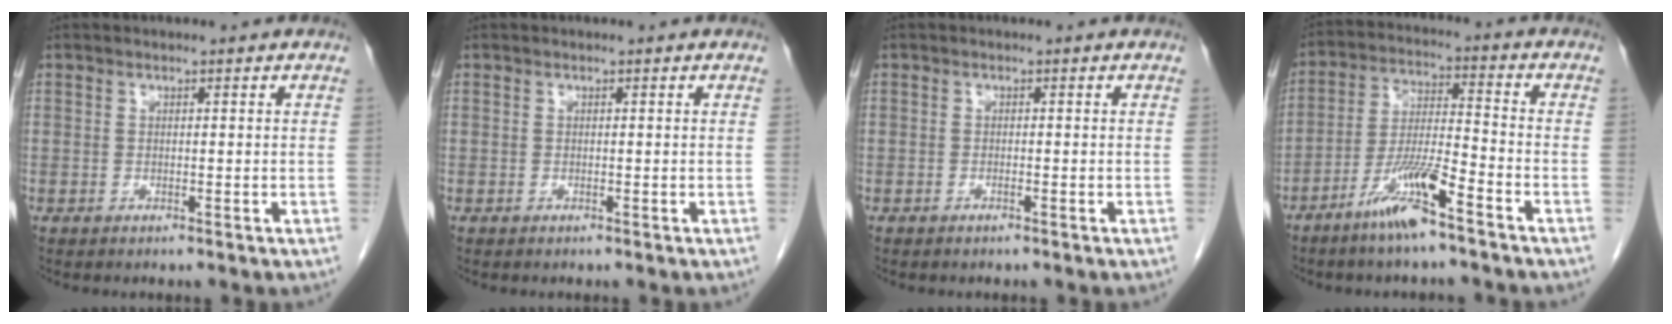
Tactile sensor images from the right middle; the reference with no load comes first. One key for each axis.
{"total": 0.0}
{"total": 0.5, "fx": -0.4, "fy": -0.1, "fz": 0.4, "tx": -0.009, "ty": 0.001, "tz": -0.006}
{"total": 9.5, "fx": -6.2, "fy": 0.5, "fz": 7.2, "tx": -0.148, "ty": -0.012, "tz": -0.121}